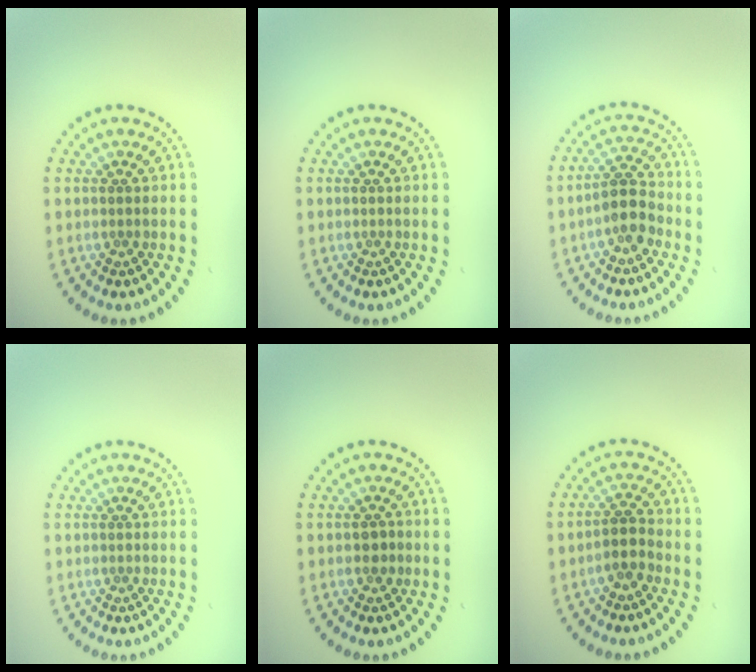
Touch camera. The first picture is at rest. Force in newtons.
{"total": 0.0}
{"total": 3.6, "press": 3.3, "slide": 1.3}
{"total": 0.0}
{"total": 1.3, "press": 1.3, "slide": 0.2}
{"total": 2.2, "press": 1.7, "slide": 1.3}